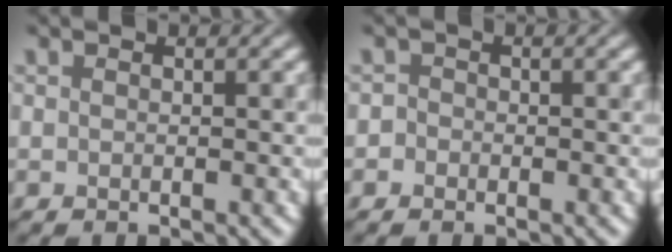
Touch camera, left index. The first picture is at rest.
{"total": 0.9, "force": [-0.4, 0.8, 0.2], "torque": [0.004, -0.001, -0.014]}